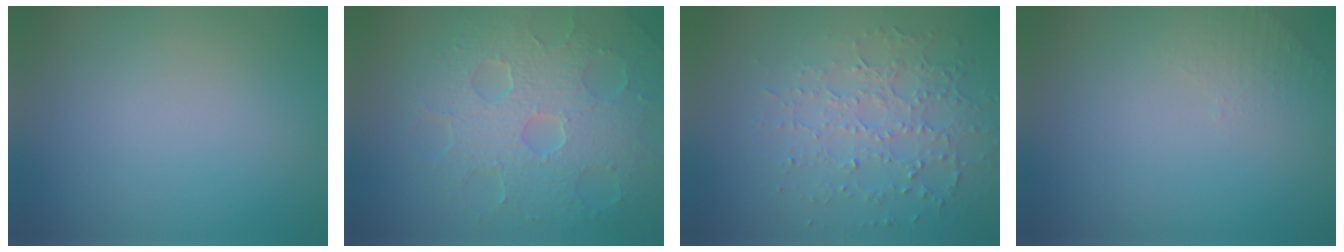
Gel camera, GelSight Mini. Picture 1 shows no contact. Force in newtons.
{"total": 8.3, "press": 5.9, "slide": 5.9}
{"total": 4.1, "press": 3.4, "slide": 2.3}
{"total": 1.3, "press": 1.2, "slide": 0.3}